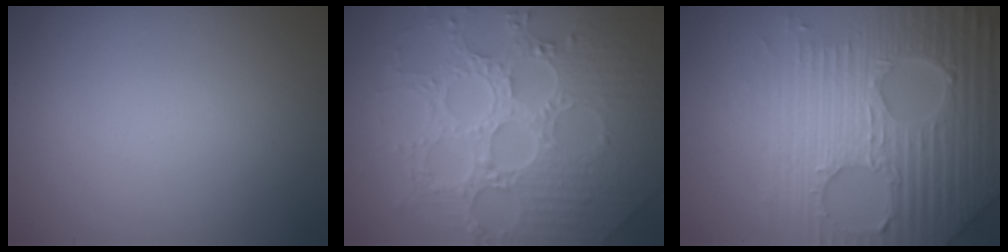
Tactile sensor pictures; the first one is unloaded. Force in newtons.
{"total": 8.1, "press": 6.0, "slide": 5.5}
{"total": 7.1, "press": 6.8, "slide": 1.8}